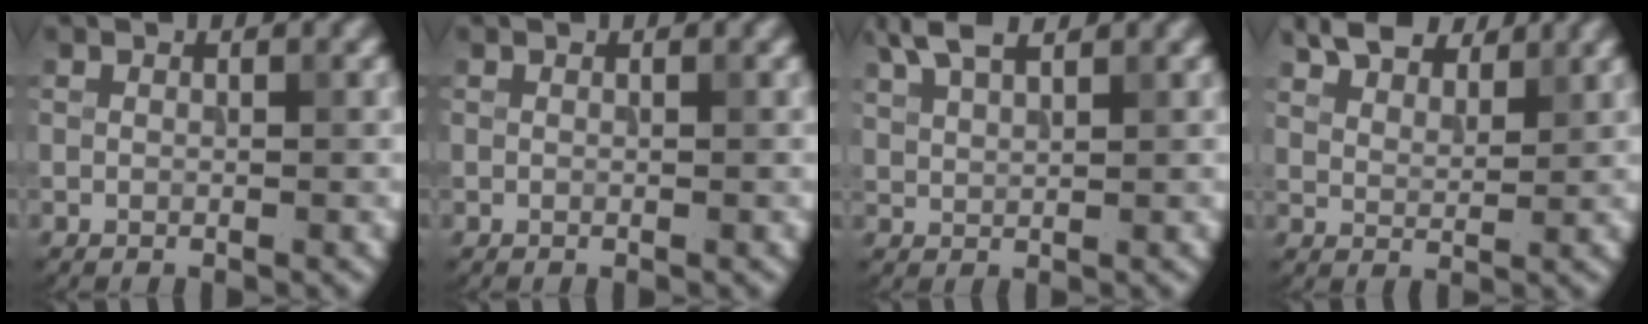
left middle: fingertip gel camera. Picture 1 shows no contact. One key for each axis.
{"total": 0.0}
{"total": 3.7, "fx": 2.8, "fy": 1.1, "fz": 2.2, "tx": -0.052, "ty": 0.011, "tz": 0.056}
{"total": 5.3, "fx": 4.3, "fy": 2.1, "fz": 2.2, "tx": -0.046, "ty": 0.002, "tz": 0.079}